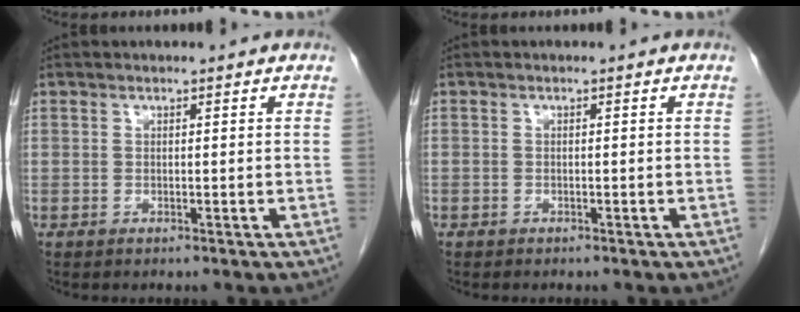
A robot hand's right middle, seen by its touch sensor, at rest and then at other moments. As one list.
[{"total": 0.6, "force": [-0.5, 0.4, 0.1], "torque": [-0.010, 0.002, -0.009]}]